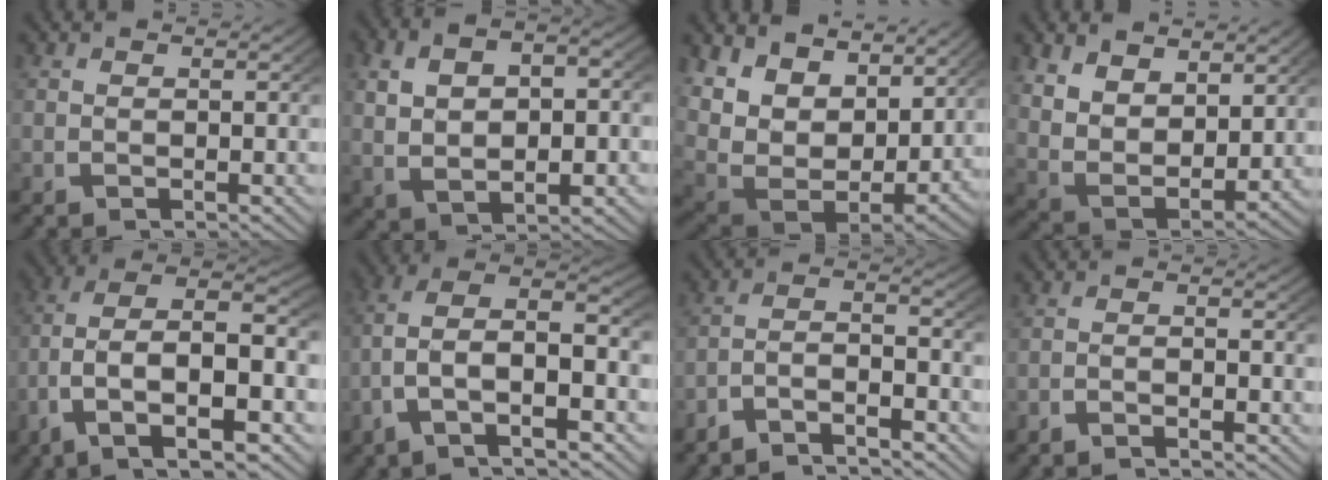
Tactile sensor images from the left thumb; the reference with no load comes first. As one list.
[{"total": 7.0, "force": [0.5, 4.5, 5.4], "torque": [-0.092, -0.001, 0.019]}, {"total": 11.8, "force": [2.0, 8.1, 8.4], "torque": [-0.193, -0.045, 0.046]}, {"total": 8.8, "force": [1.1, 6.5, 5.8], "torque": [-0.152, -0.043, 0.033]}, {"total": 12.6, "force": [-1.3, 7.8, 9.8], "torque": [-0.205, -0.048, -0.007]}, {"total": 11.5, "force": [-0.6, 7.6, 8.6], "torque": [-0.176, -0.030, -0.011]}, {"total": 5.3, "force": [-2.6, 2.5, 3.8], "torque": [-0.063, -0.008, -0.054]}, {"total": 1.7, "force": [-1.6, 0.3, 0.5], "torque": [-0.005, 0.002, -0.038]}]